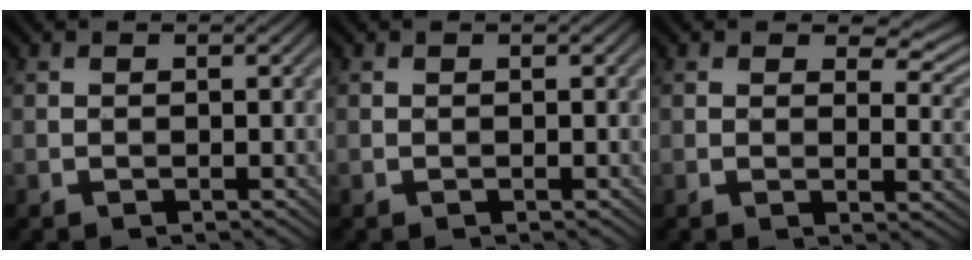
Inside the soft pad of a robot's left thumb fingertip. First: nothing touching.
{"total": 0.0}
{"total": 5.2, "force": [2.9, 2.5, 3.6], "torque": [-0.048, -0.002, 0.042]}